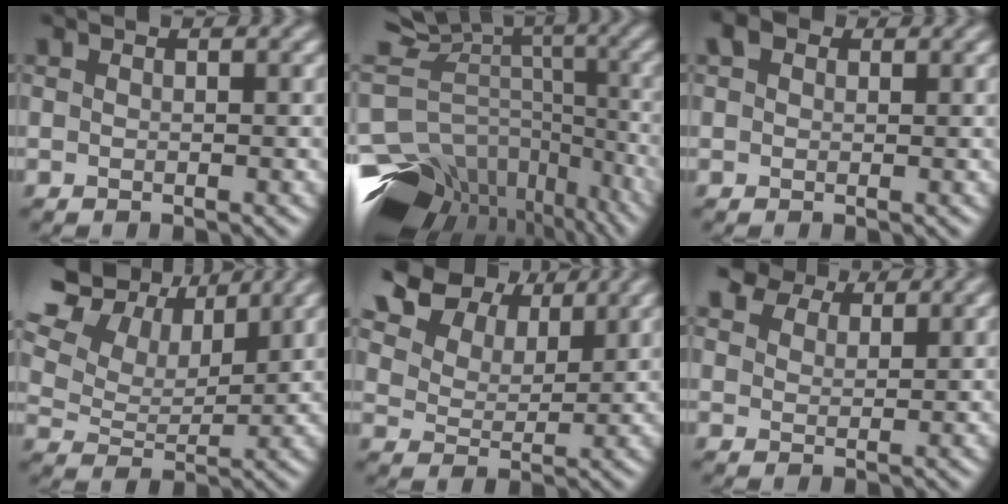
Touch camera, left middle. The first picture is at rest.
{"total": 14.5, "force": [-7.5, 9.7, 7.6], "torque": [-0.152, 0.005, -0.083]}
{"total": 1.7, "force": [0.9, 1.2, 0.7], "torque": [-0.012, 0.005, 0.008]}
{"total": 14.9, "force": [8.9, 9.2, 7.6], "torque": [-0.181, 0.041, 0.163]}
{"total": 8.7, "force": [6.4, 4.6, 3.8], "torque": [-0.097, 0.008, 0.110]}
{"total": 6.2, "force": [5.2, 2.5, 2.0], "torque": [-0.056, -0.004, 0.097]}